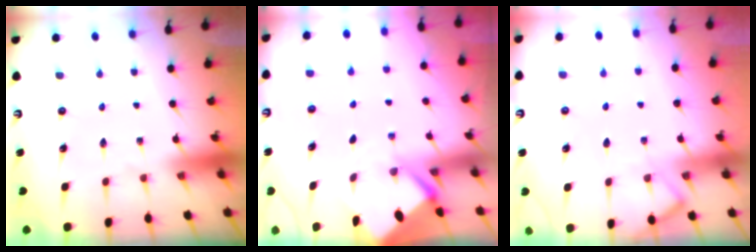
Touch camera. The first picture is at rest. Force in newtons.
{"total": 2.7, "press": 2.7, "slide": 0.2}
{"total": 4.9, "press": 4.9, "slide": 0.7}